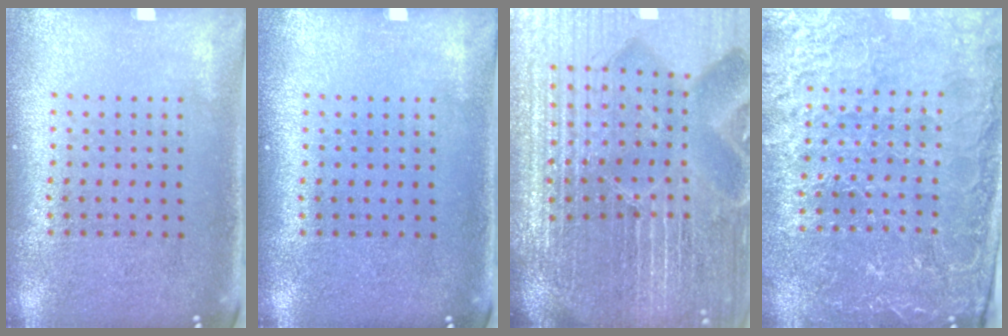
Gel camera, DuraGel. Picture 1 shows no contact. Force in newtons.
{"total": 0.0}
{"total": 7.2, "press": 6.3, "slide": 3.5}
{"total": 4.0, "press": 3.9, "slide": 0.9}